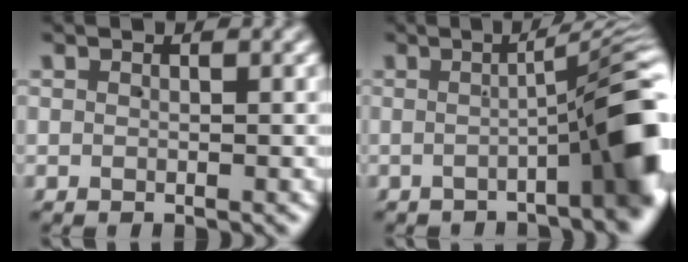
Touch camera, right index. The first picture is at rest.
{"total": 8.0, "force": [-2.1, 1.1, 7.7], "torque": [-0.088, 0.021, -0.039]}